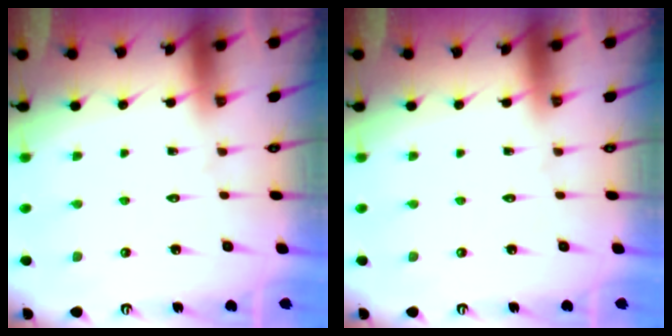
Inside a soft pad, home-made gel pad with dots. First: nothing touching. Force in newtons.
{"total": 0.0}